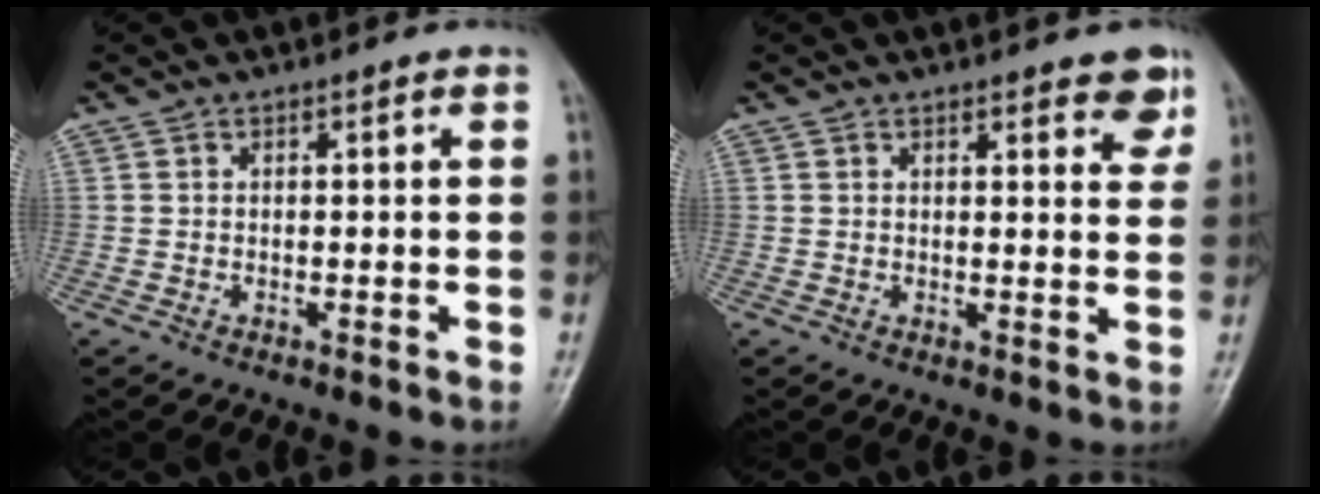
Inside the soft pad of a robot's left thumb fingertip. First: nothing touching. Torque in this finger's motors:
{"motor_torque": [-0.05, 0.11, 0.01, -0.08, -0.01]}